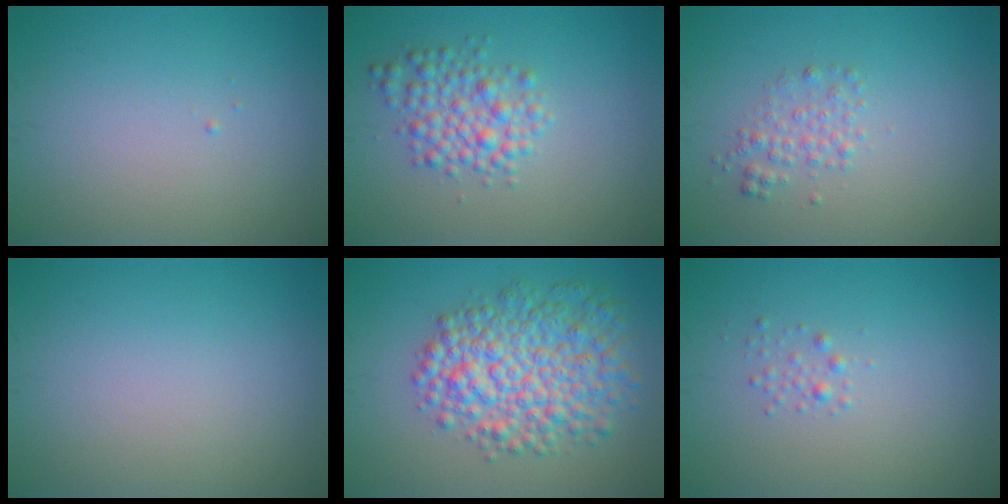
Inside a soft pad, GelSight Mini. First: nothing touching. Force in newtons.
{"total": 3.7, "press": 3.7, "slide": 0.1}
{"total": 1.8, "press": 1.8, "slide": 0.0}
{"total": 0.0}
{"total": 7.9, "press": 7.9, "slide": 0.2}
{"total": 0.9, "press": 0.9, "slide": 0.0}